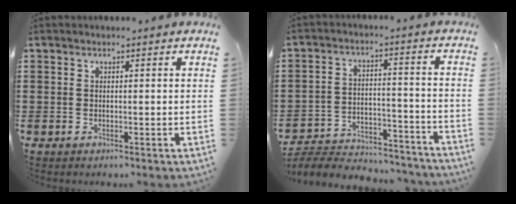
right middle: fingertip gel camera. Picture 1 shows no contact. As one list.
[{"total": 5.8, "force": [-5.7, 1.0, 0.8], "torque": [-0.018, 0.014, -0.116]}]